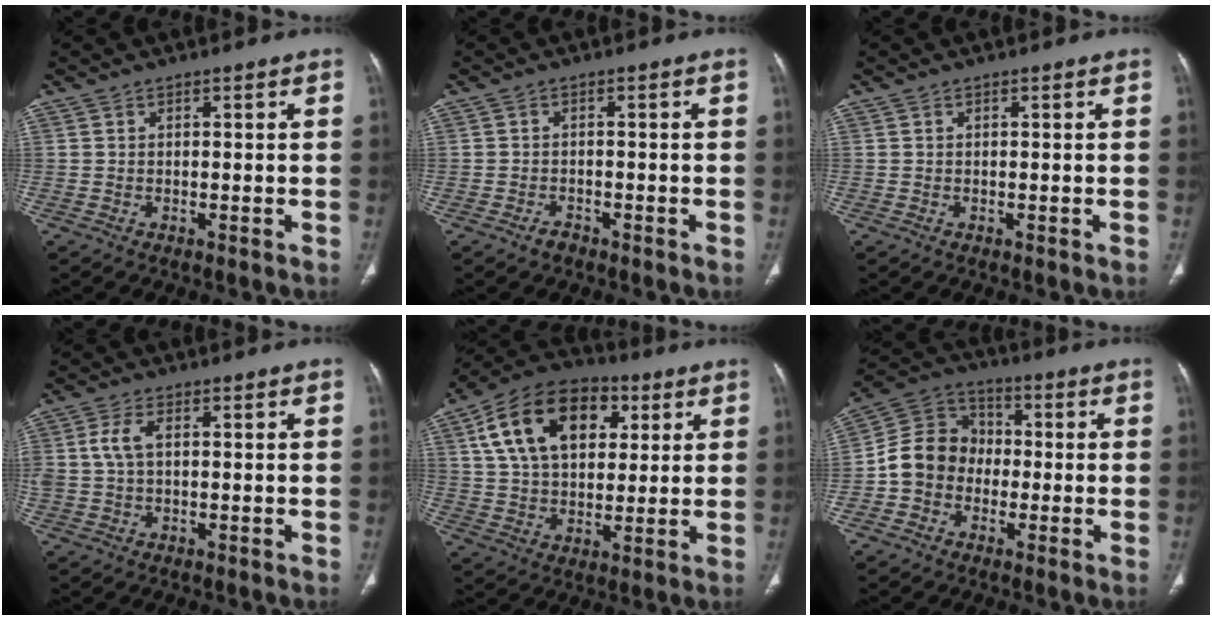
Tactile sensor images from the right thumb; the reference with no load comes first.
{"total": 1.6, "force": [-1.3, 0.8, 0.5], "torque": [-0.013, 0.006, -0.021]}
{"total": 0.0}
{"total": 4.8, "force": [0.6, 2.6, 4.0], "torque": [-0.099, 0.010, 0.010]}
{"total": 19.6, "force": [6.5, 12.7, 13.5], "torque": [-0.211, 0.003, 0.106]}
{"total": 10.5, "force": [-2.1, 9.1, 4.7], "torque": [-0.067, 0.038, -0.052]}